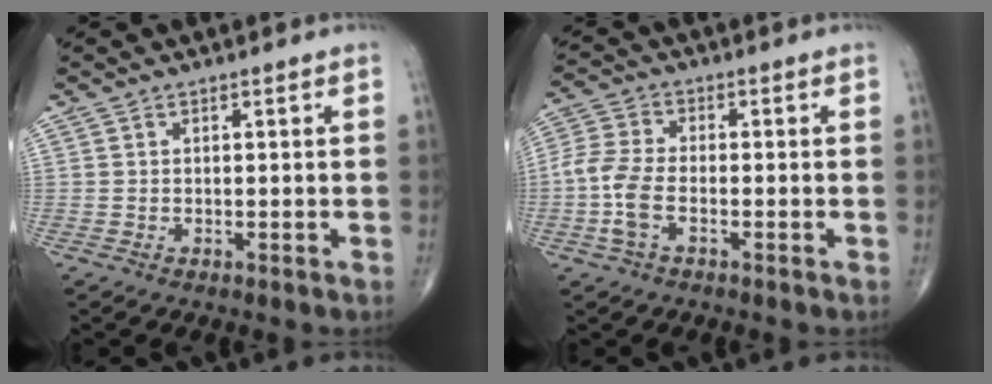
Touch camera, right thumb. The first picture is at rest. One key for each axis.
{"total": 7.6, "fx": -2.3, "fy": 3.9, "fz": 6.1, "tx": -0.154, "ty": 0.018, "tz": -0.052}